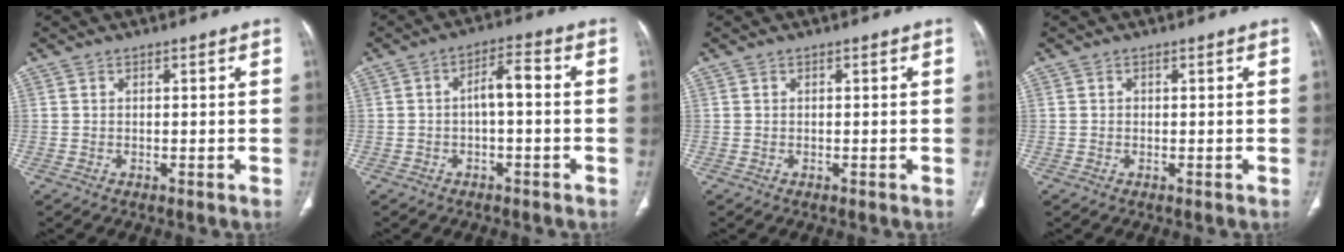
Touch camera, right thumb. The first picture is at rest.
{"total": 4.6, "force": [-0.5, 1.8, 4.2], "torque": [-0.068, 0.028, -0.014]}
{"total": 0.0}
{"total": 0.5, "force": [0.1, 0.4, 0.2], "torque": [-0.002, 0.006, 0.003]}